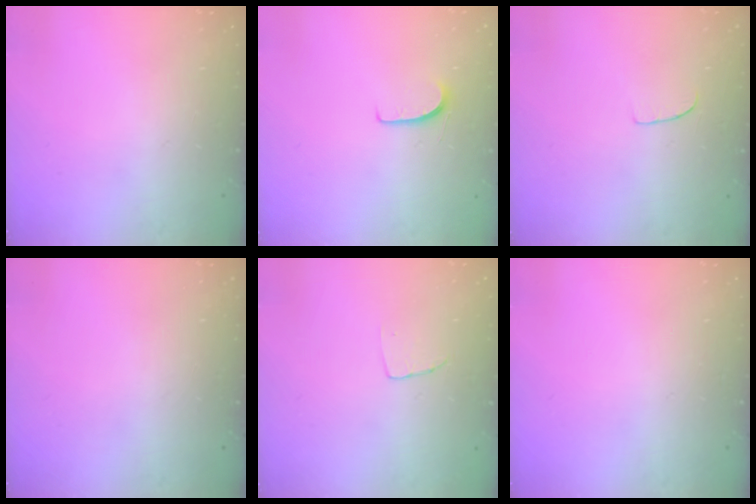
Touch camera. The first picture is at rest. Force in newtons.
{"total": 5.4, "press": 5.3, "slide": 0.5}
{"total": 5.4, "press": 5.4, "slide": 0.4}
{"total": 0.0}
{"total": 2.9, "press": 2.9, "slide": 0.1}
{"total": 0.0}